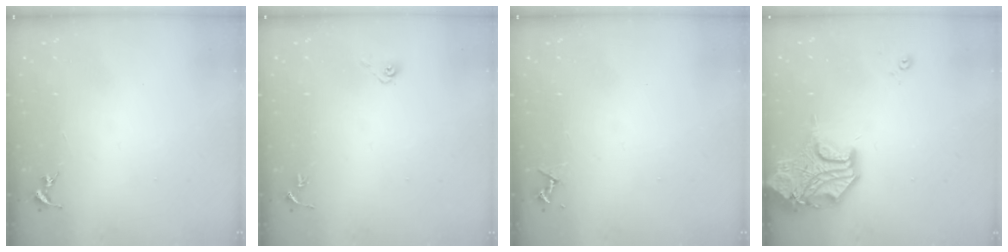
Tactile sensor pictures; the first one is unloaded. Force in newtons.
{"total": 3.6, "press": 2.9, "slide": 2.0}
{"total": 3.8, "press": 3.7, "slide": 0.6}
{"total": 16.9, "press": 16.8, "slide": 2.5}